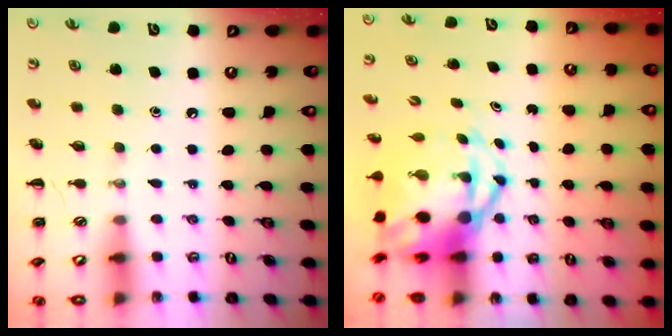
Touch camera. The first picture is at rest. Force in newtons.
{"total": 9.0, "press": 8.8, "slide": 2.1}